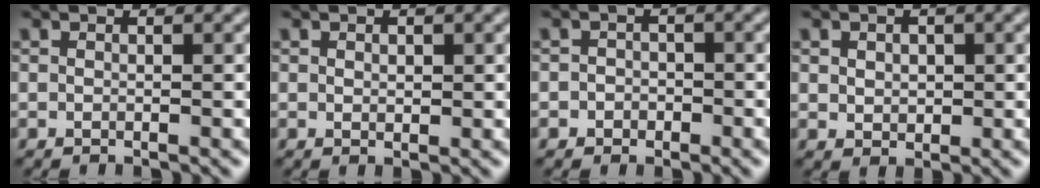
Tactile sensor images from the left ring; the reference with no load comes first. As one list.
[{"total": 0.7, "force": [0.3, 0.5, 0.5], "torque": [-0.007, -0.001, 0.005]}, {"total": 1.7, "force": [-0.6, 1.6, 0.3], "torque": [0.017, 0.005, -0.022]}, {"total": 1.6, "force": [0.4, 1.3, 0.9], "torque": [-0.016, 0.001, 0.008]}]